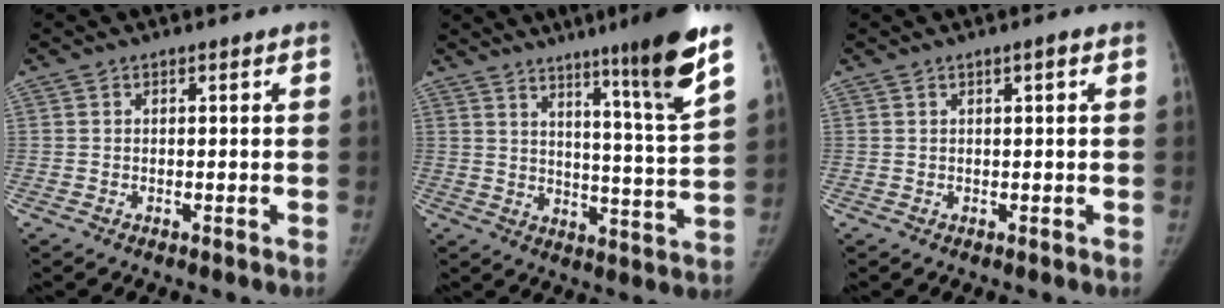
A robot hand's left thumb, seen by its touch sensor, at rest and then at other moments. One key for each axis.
{"total": 15.6, "fx": 9.4, "fy": 0.1, "fz": 12.4, "tx": -0.172, "ty": -0.053, "tz": 0.140}
{"total": 1.3, "fx": 0.5, "fy": 0.1, "fz": 1.2, "tx": -0.021, "ty": 0.002, "tz": 0.007}